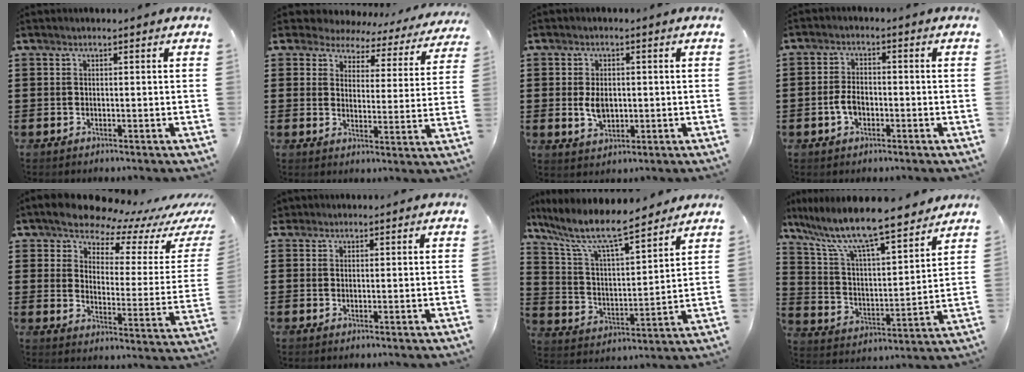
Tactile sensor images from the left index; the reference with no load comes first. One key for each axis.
{"total": 4.2, "fx": 3.8, "fy": 1.7, "fz": 0.4, "tx": -0.033, "ty": -0.022, "tz": 0.064}
{"total": 4.2, "fx": 0.1, "fy": 2.6, "fz": 3.3, "tx": -0.065, "ty": -0.001, "tz": -0.002}
{"total": 3.5, "fx": -1.0, "fy": 2.1, "fz": 2.7, "tx": -0.065, "ty": -0.001, "tz": -0.023}
{"total": 7.9, "fx": 7.5, "fy": 2.2, "fz": 1.5, "tx": -0.053, "ty": -0.062, "tz": 0.125}
{"total": 1.1, "fx": 0.9, "fy": 0.6, "fz": 0.1, "tx": -0.005, "ty": 0.004, "tz": 0.018}
{"total": 9.5, "fx": 7.8, "fy": 1.4, "fz": 5.2, "tx": -0.134, "ty": -0.047, "tz": 0.130}
{"total": 9.9, "fx": 8.5, "fy": 0.8, "fz": 5.1, "tx": -0.134, "ty": -0.059, "tz": 0.141}